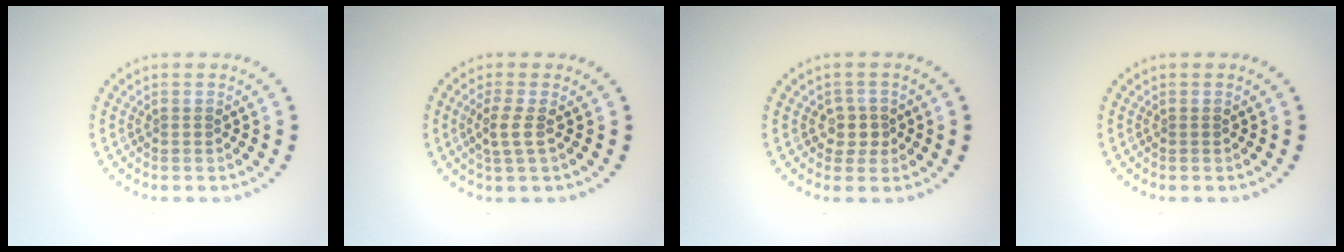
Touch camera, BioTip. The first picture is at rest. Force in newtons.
{"total": 1.9, "press": 1.6, "slide": 1.0}
{"total": 1.6, "press": 1.4, "slide": 0.9}
{"total": 0.0}